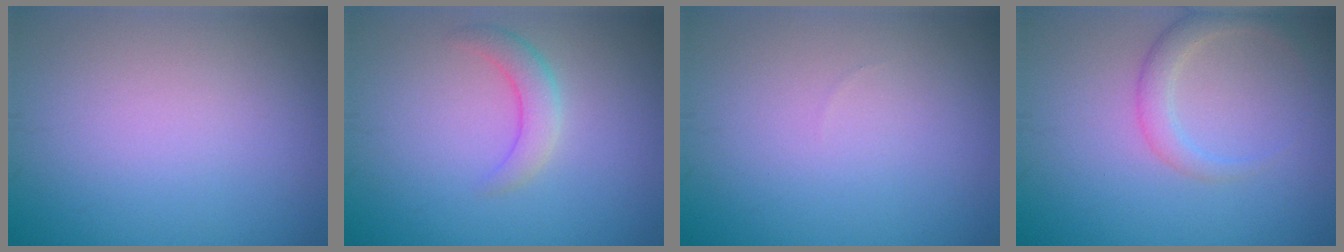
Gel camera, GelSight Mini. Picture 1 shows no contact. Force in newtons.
{"total": 2.4, "press": 2.4, "slide": 0.2}
{"total": 0.0}
{"total": 2.4, "press": 2.4, "slide": 0.2}